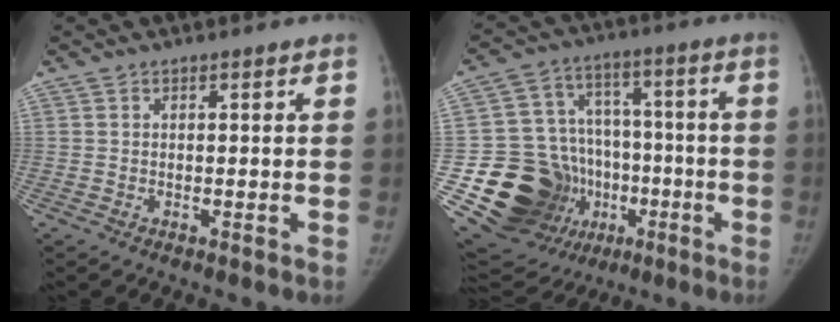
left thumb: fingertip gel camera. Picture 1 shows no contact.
{"total": 24.8, "force": [-8.5, 19.1, 13.5], "torque": [-0.215, 0.074, -0.120]}